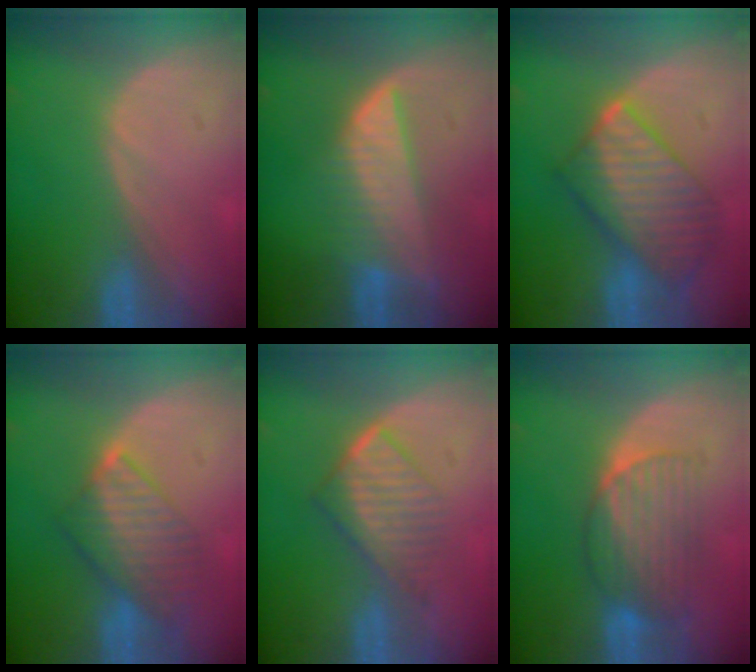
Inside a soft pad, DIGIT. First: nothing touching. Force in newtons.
{"total": 7.3, "press": 6.9, "slide": 2.6}
{"total": 10.2, "press": 10.1, "slide": 0.8}
{"total": 7.1, "press": 7.0, "slide": 1.5}
{"total": 6.8, "press": 5.9, "slide": 3.4}
{"total": 6.8, "press": 6.7, "slide": 0.9}